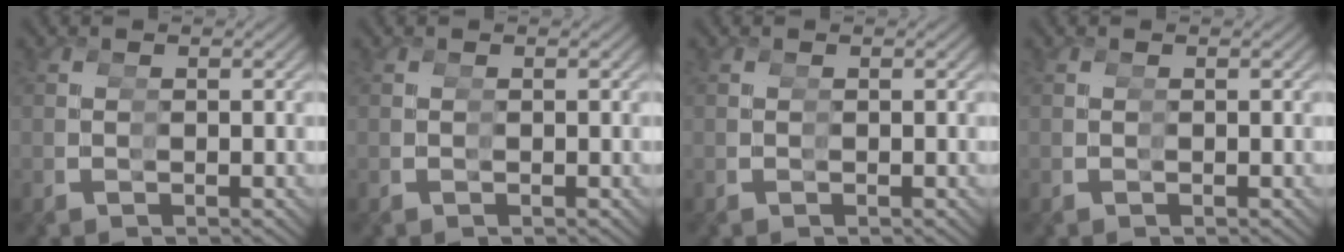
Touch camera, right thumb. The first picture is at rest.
{"total": 0.0}
{"total": 0.0}
{"total": 0.0}